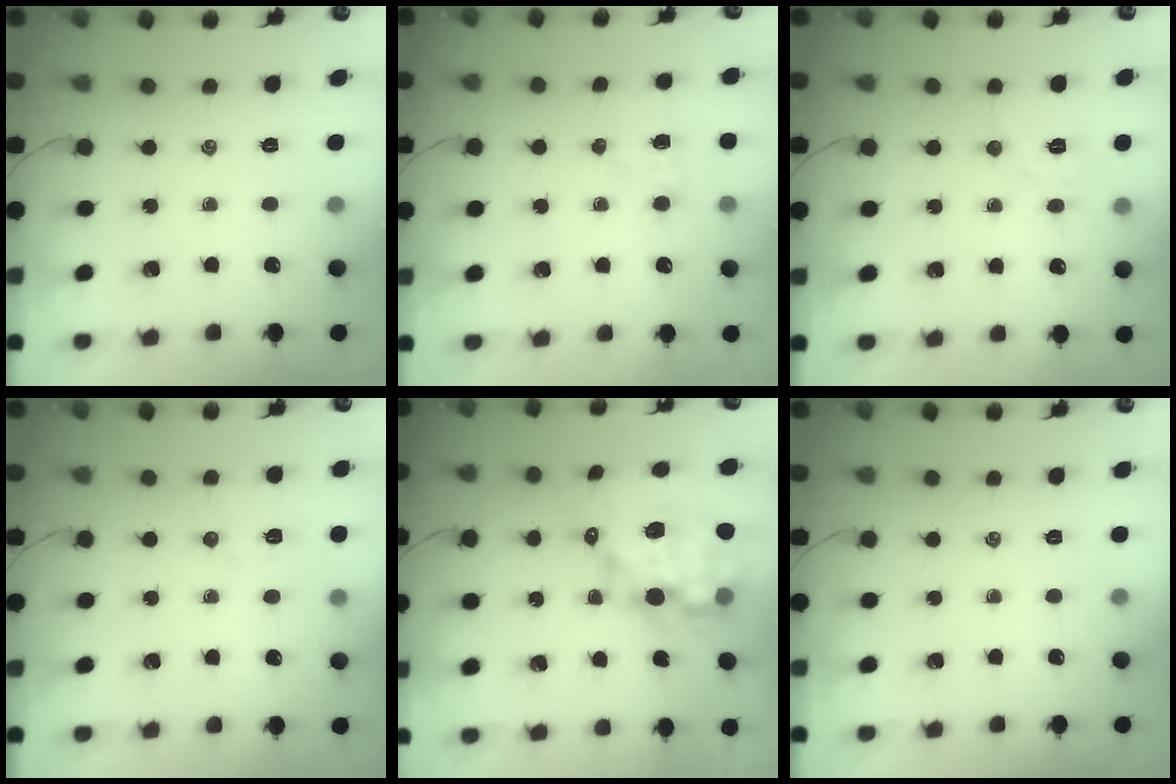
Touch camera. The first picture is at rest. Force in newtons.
{"total": 2.7, "press": 2.6, "slide": 0.7}
{"total": 5.7, "press": 5.6, "slide": 1.2}
{"total": 5.2, "press": 5.0, "slide": 1.1}
{"total": 12.9, "press": 12.5, "slide": 3.3}
{"total": 0.0}